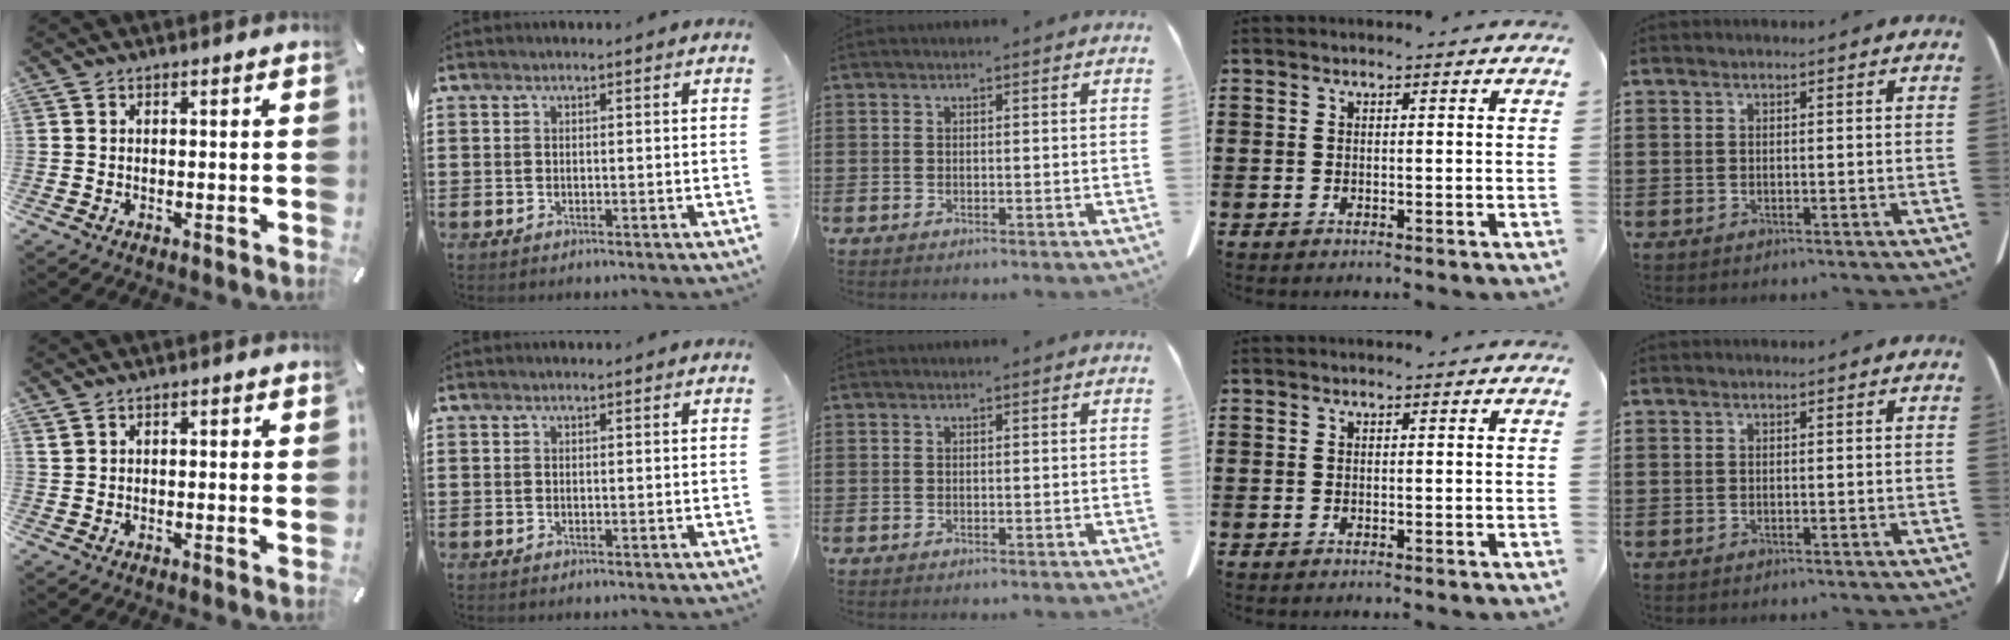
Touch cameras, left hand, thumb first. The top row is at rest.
{"thumb": {"total": 1.7, "force": [1.1, 0.7, 1.0], "torque": [-0.021, -0.001, 0.022]}}